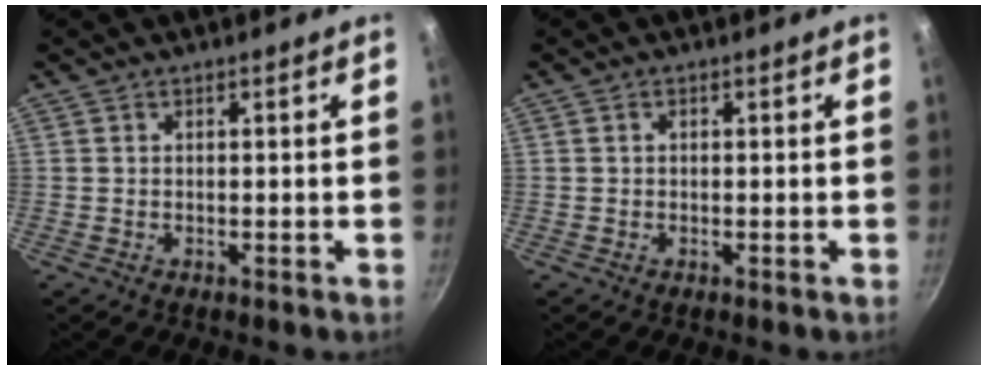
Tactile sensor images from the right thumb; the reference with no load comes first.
{"total": 0.6, "force": [0.0, 0.5, 0.3], "torque": [-0.003, 0.005, 0.001]}